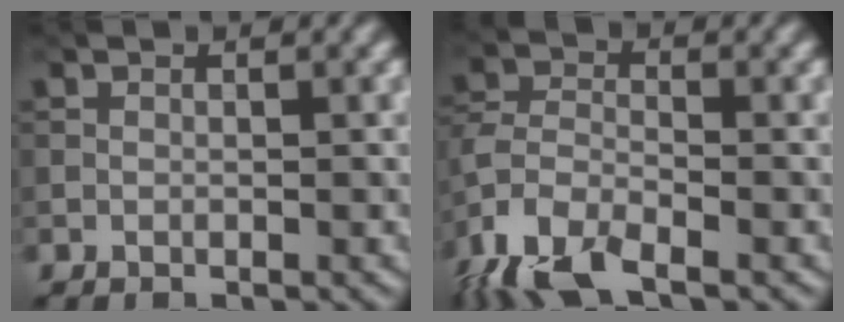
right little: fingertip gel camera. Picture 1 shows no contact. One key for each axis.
{"total": 7.3, "fx": -5.2, "fy": 2.5, "fz": 4.4, "tx": -0.096, "ty": -0.008, "tz": -0.114}